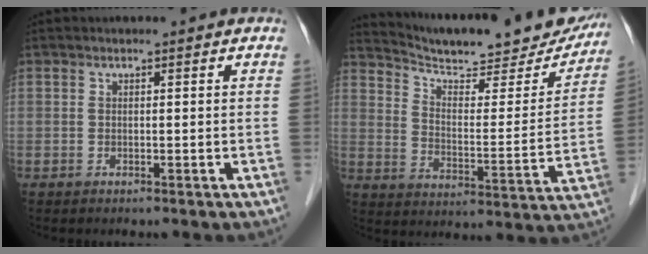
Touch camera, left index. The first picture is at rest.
{"total": 23.1, "force": [21.2, 4.3, 8.2], "torque": [-0.120, -0.036, 0.285]}